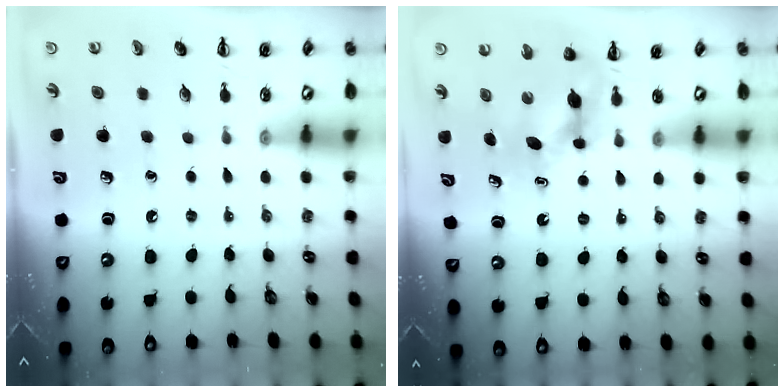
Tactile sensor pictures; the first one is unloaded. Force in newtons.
{"total": 5.3, "press": 5.3, "slide": 0.3}